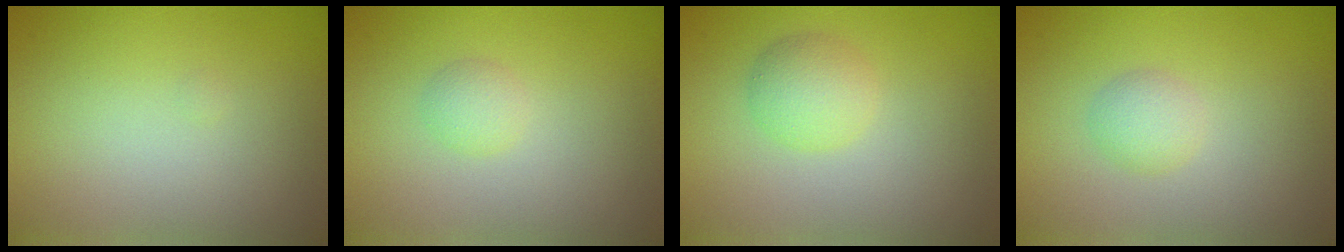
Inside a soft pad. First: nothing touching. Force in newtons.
{"total": 1.2, "press": 1.2, "slide": 0.0}
{"total": 2.5, "press": 2.5, "slide": 0.1}
{"total": 1.6, "press": 1.6, "slide": 0.1}